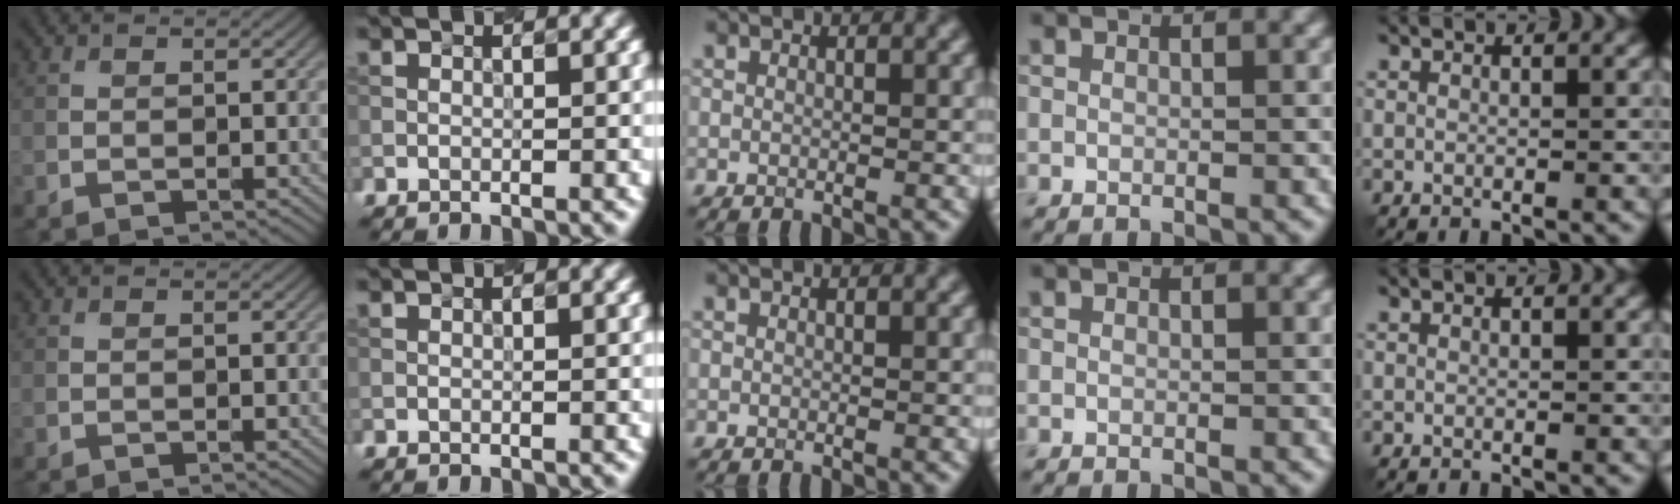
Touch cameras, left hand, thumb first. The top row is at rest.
{}